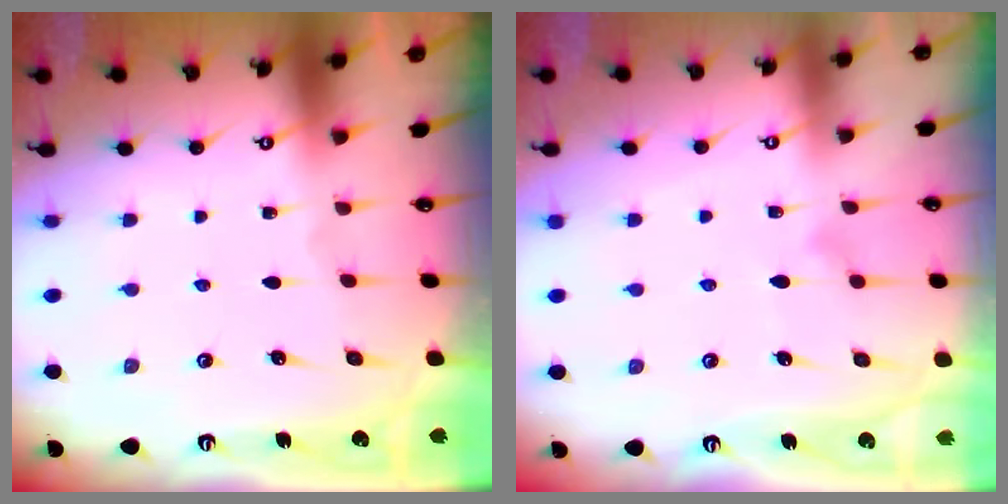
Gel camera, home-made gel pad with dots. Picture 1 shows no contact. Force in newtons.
{"total": 8.0, "press": 7.9, "slide": 0.5}